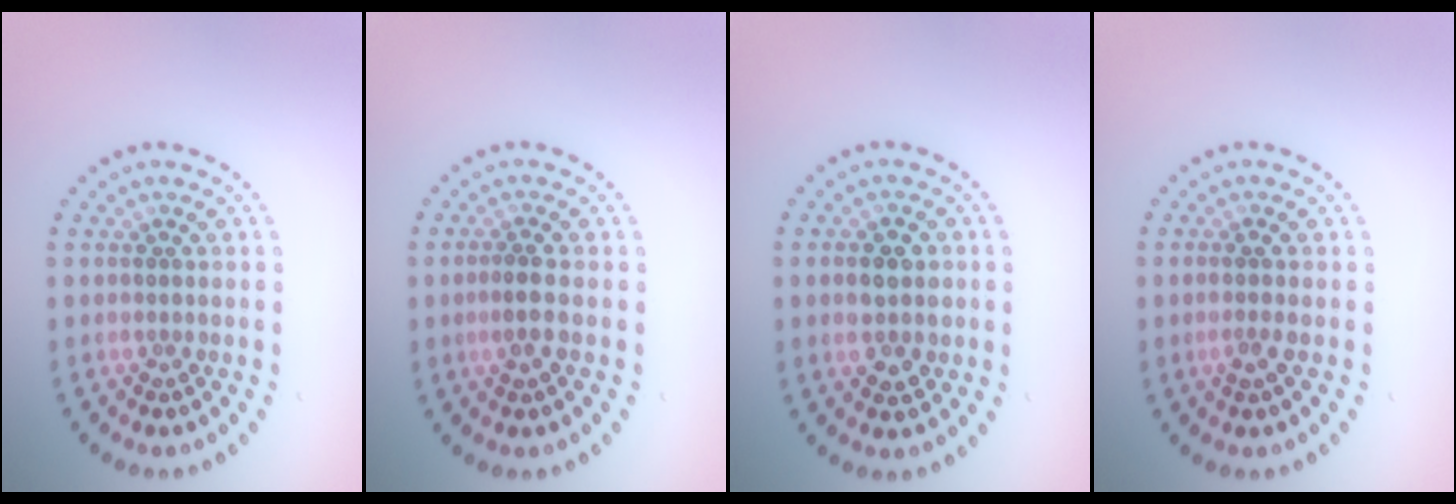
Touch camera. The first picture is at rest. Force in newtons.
{"total": 1.9, "press": 1.7, "slide": 0.8}
{"total": 3.8, "press": 3.8, "slide": 0.1}
{"total": 1.2, "press": 1.1, "slide": 0.6}